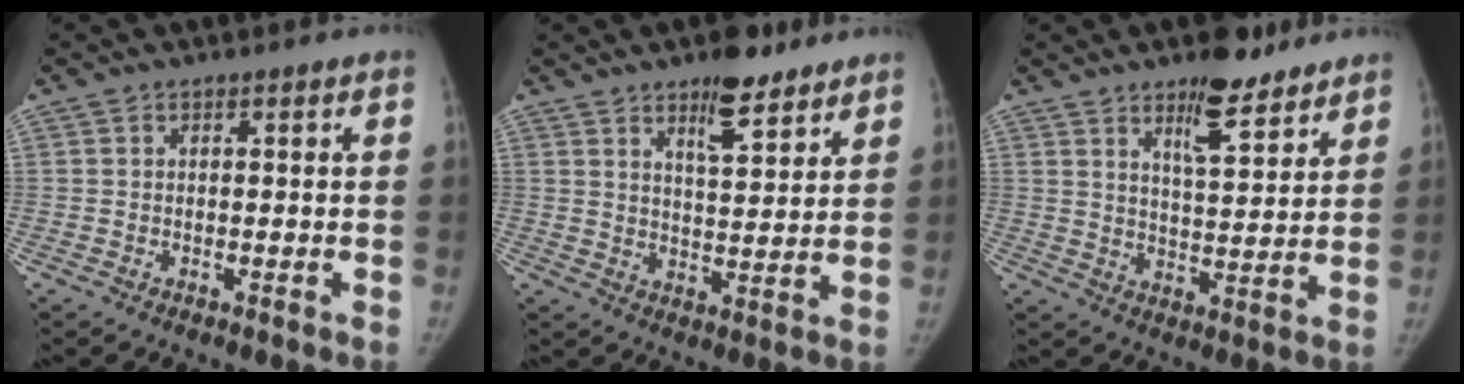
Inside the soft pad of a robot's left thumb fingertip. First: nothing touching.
{"total": 8.8, "force": [6.1, 3.2, 5.5], "torque": [-0.060, -0.041, 0.094]}
{"total": 9.9, "force": [6.9, 3.4, 6.2], "torque": [-0.071, -0.048, 0.108]}